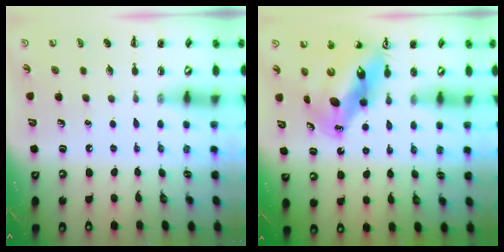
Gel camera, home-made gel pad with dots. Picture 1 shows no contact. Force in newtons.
{"total": 13.6, "press": 13.0, "slide": 4.1}